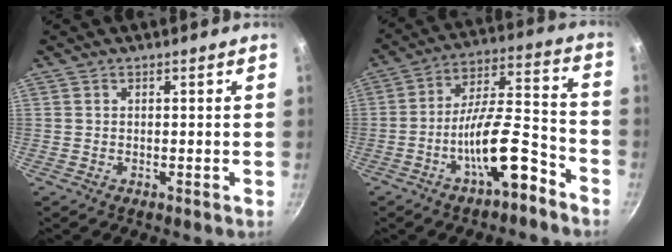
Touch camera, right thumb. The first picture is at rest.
{"total": 14.1, "force": [-7.6, 4.5, 11.0], "torque": [-0.159, 0.067, -0.128]}